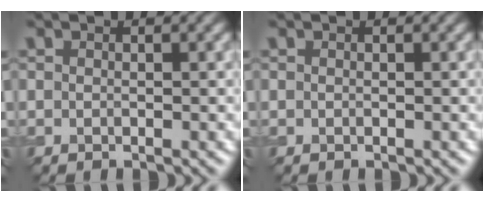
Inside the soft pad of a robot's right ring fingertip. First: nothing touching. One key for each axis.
{"total": 0.0}